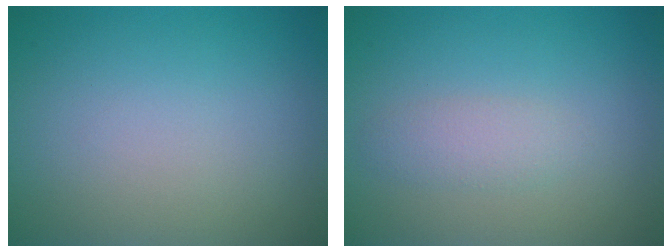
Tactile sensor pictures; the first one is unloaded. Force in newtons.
{"total": 1.7, "press": 1.7, "slide": 0.0}